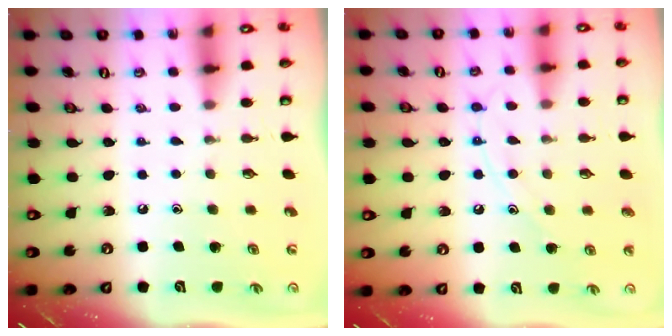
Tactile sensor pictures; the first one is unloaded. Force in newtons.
{"total": 9.9, "press": 9.9, "slide": 0.8}